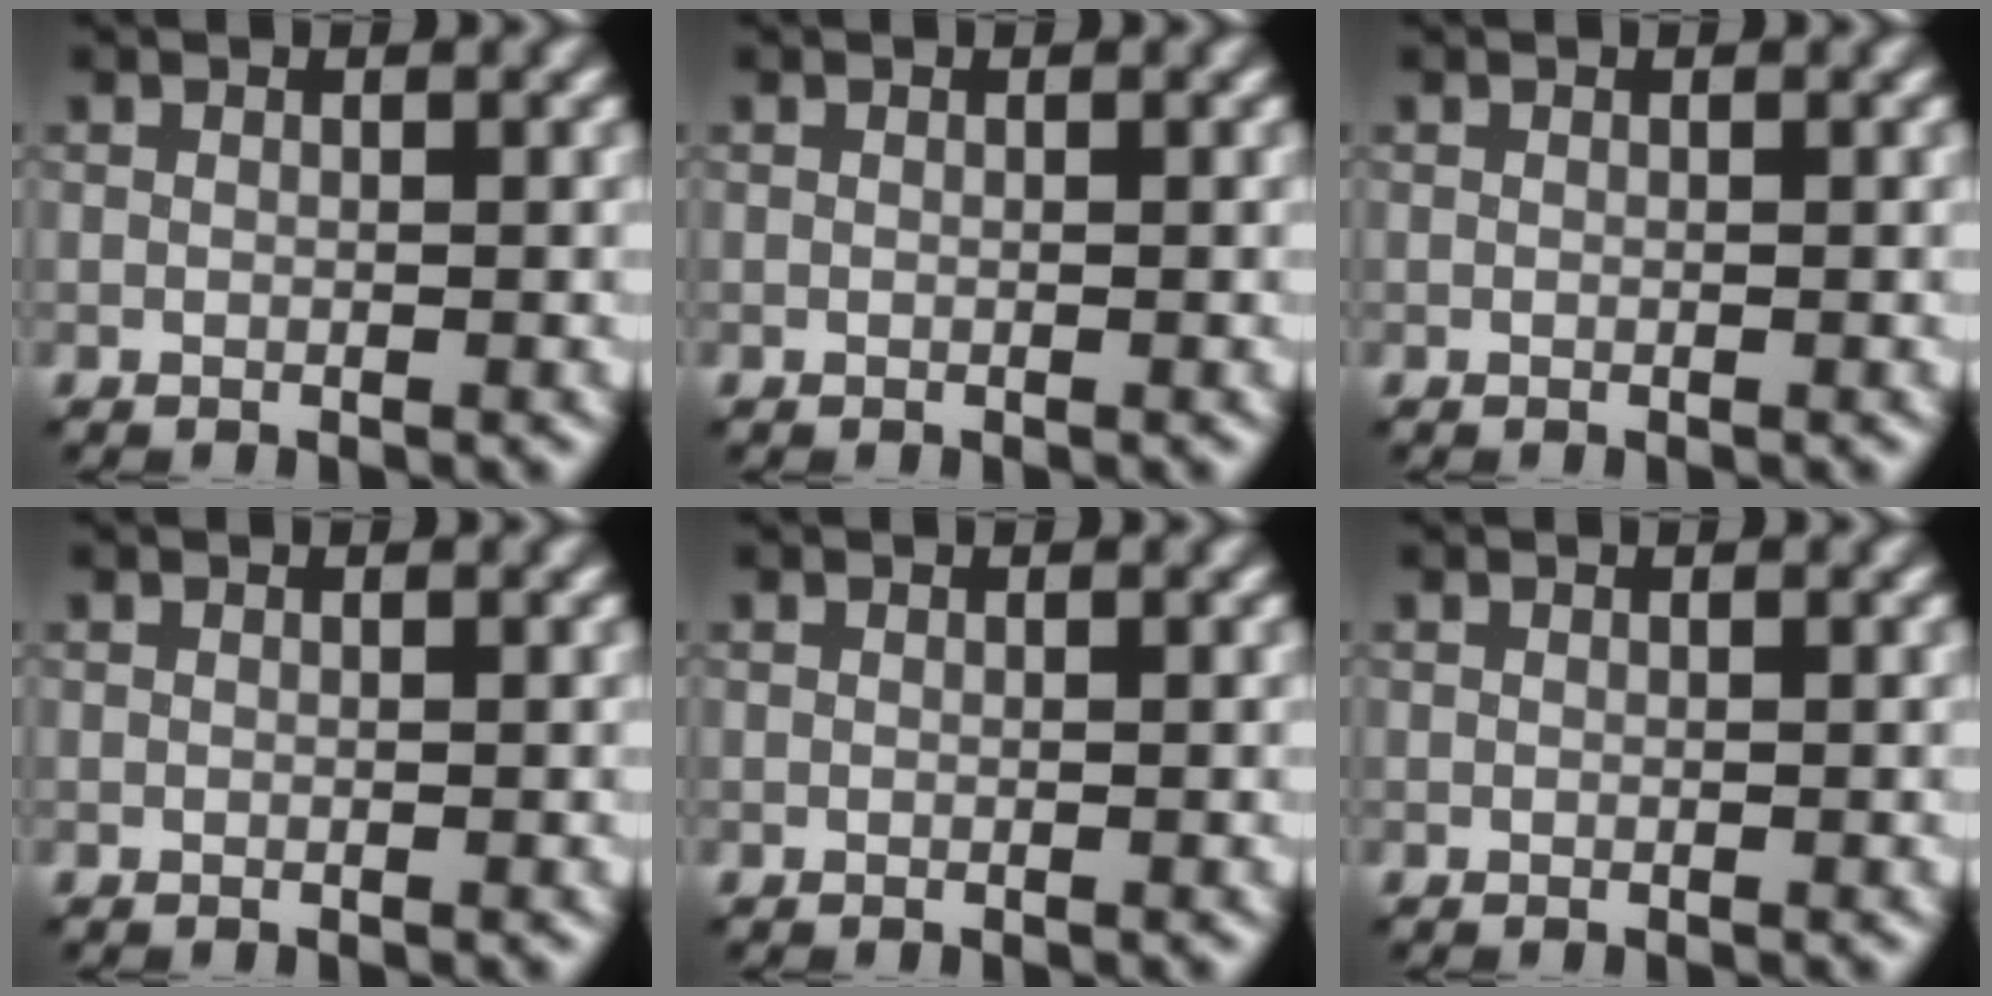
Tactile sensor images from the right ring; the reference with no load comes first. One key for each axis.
{"total": 0.0}
{"total": 0.0}
{"total": 0.0}
{"total": 0.0}
{"total": 0.0}